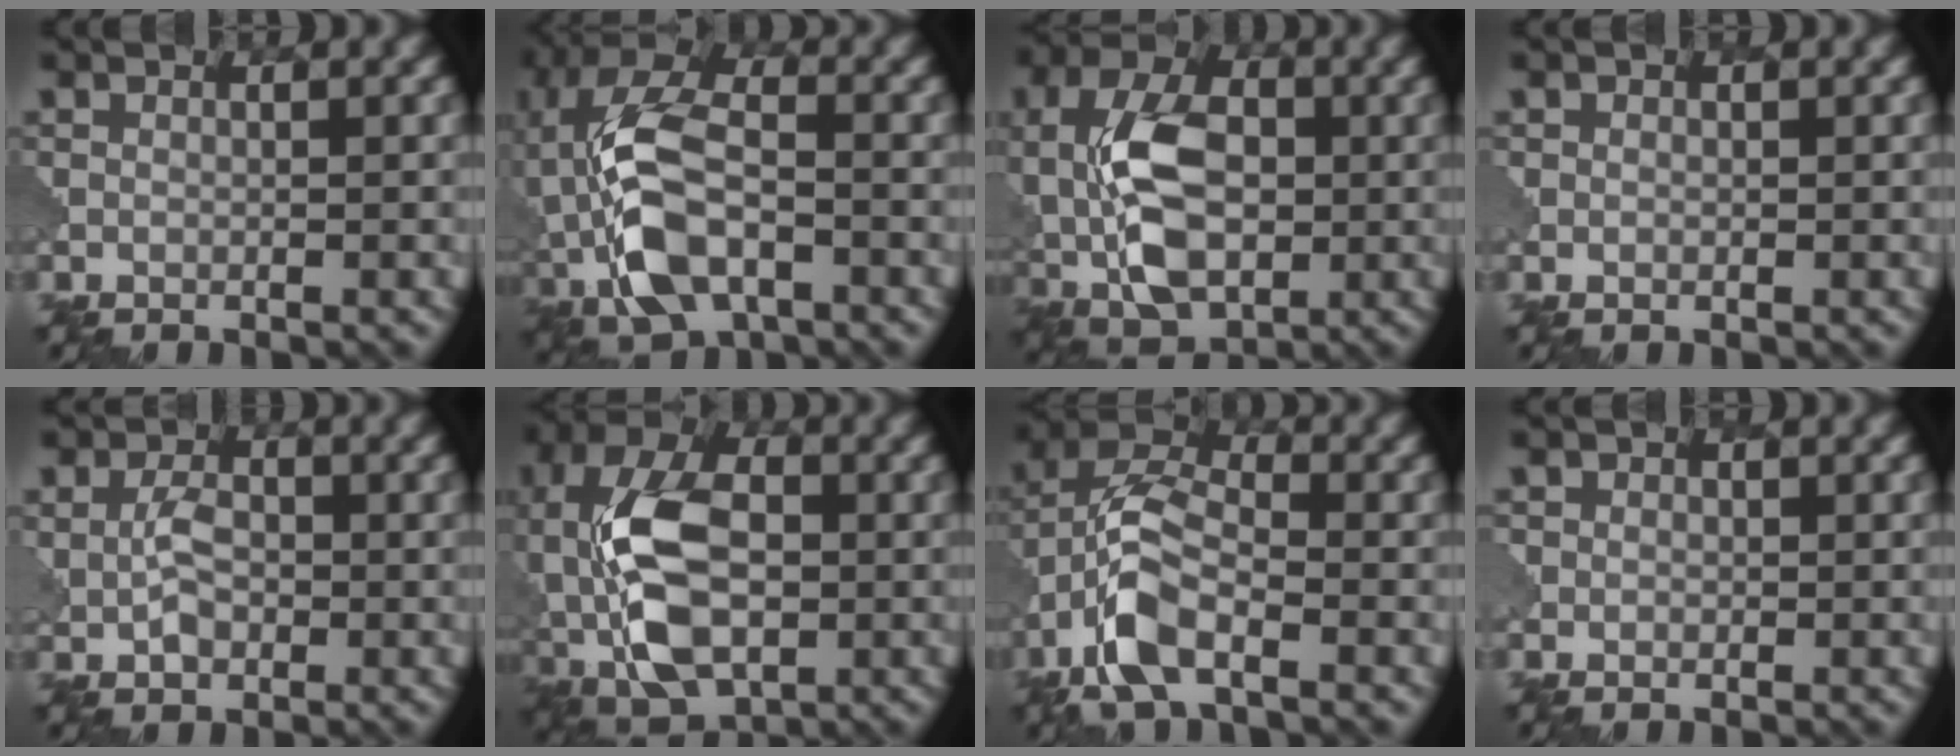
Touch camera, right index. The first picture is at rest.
{"total": 9.9, "force": [-2.7, 5.5, 7.7], "torque": [-0.172, 0.007, -0.064]}
{"total": 9.4, "force": [-0.3, 5.9, 7.4], "torque": [-0.150, 0.006, -0.012]}
{"total": 0.9, "force": [0.2, 0.7, 0.4], "torque": [-0.001, -0.001, 0.000]}
{"total": 3.2, "force": [-0.1, 2.3, 2.2], "torque": [-0.042, 0.003, -0.007]}
{"total": 12.2, "force": [-1.6, 7.3, 9.6], "torque": [-0.201, 0.007, -0.043]}
{"total": 7.2, "force": [-3.0, 3.2, 5.7], "torque": [-0.123, 0.011, -0.071]}
{"total": 1.7, "force": [0.5, 1.6, 0.6], "torque": [-0.003, 0.004, 0.003]}